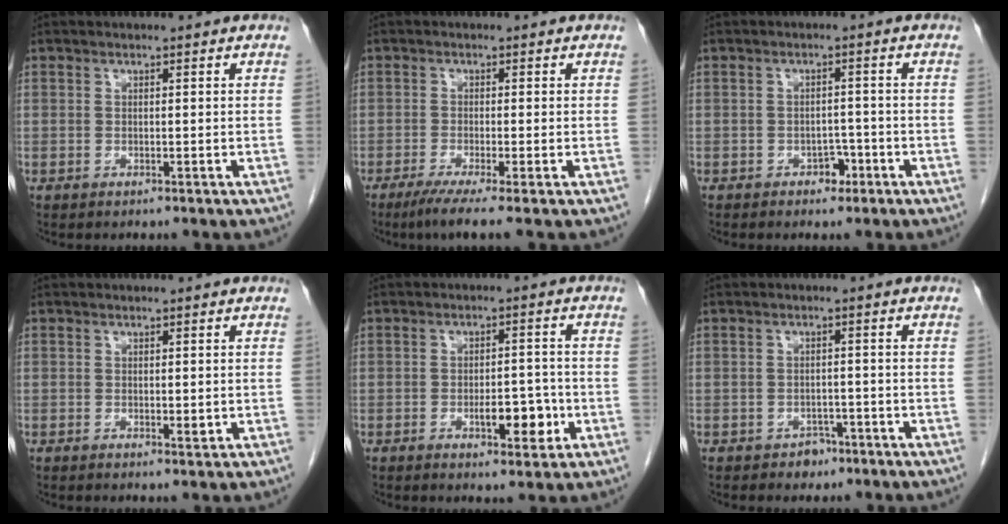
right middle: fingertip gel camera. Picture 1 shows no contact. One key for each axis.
{"total": 5.2, "fx": -3.5, "fy": -0.5, "fz": 3.8, "tx": -0.062, "ty": -0.016, "tz": -0.063}
{"total": 2.5, "fx": -1.4, "fy": 1.6, "fz": 1.2, "tx": -0.013, "ty": 0.006, "tz": -0.017}
{"total": 1.0, "fx": 0.0, "fy": 0.4, "fz": 0.8, "tx": -0.008, "ty": -0.003, "tz": 0.001}
{"total": 5.6, "fx": -1.9, "fy": 2.1, "fz": 4.8, "tx": -0.066, "ty": 0.001, "tz": -0.021}
{"total": 2.3, "fx": -1.5, "fy": 1.6, "fz": 0.6, "tx": -0.009, "ty": 0.006, "tz": -0.019}